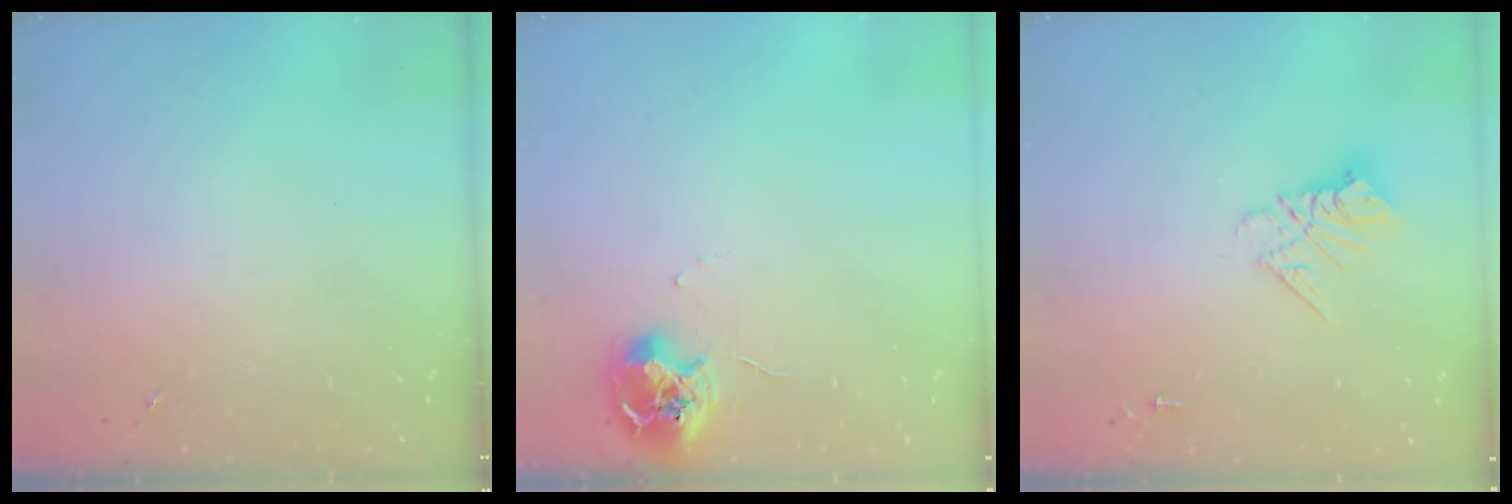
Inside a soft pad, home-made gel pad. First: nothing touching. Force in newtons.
{"total": 9.6, "press": 9.5, "slide": 0.6}
{"total": 9.8, "press": 9.7, "slide": 0.8}